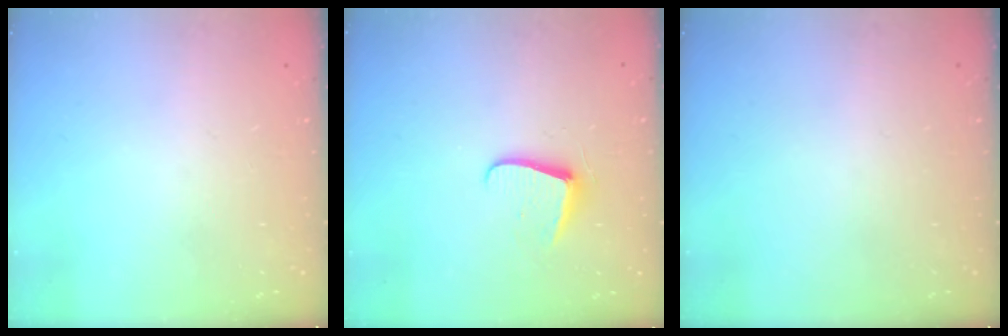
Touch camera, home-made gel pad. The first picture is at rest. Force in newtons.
{"total": 7.2, "press": 7.2, "slide": 0.5}
{"total": 0.0}